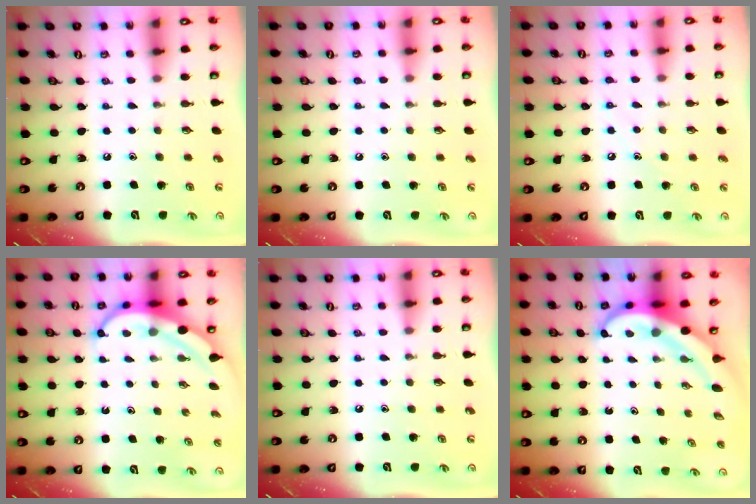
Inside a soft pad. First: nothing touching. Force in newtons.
{"total": 2.9, "press": 2.8, "slide": 0.4}
{"total": 4.6, "press": 4.6, "slide": 0.5}
{"total": 6.8, "press": 6.8, "slide": 0.8}
{"total": 0.0}
{"total": 8.1, "press": 7.9, "slide": 1.8}